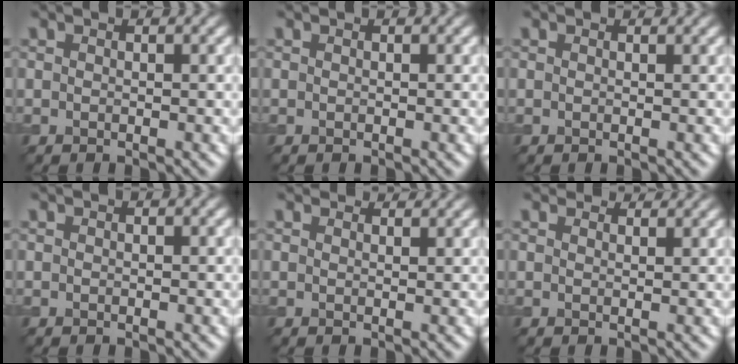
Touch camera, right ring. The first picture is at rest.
{"total": 0.0}
{"total": 0.0}
{"total": 0.0}
{"total": 2.4, "force": [2.3, 0.4, 0.5], "torque": [-0.018, 0.002, 0.023]}
{"total": 2.8, "force": [2.6, 0.6, 0.6], "torque": [-0.017, 0.001, 0.029]}